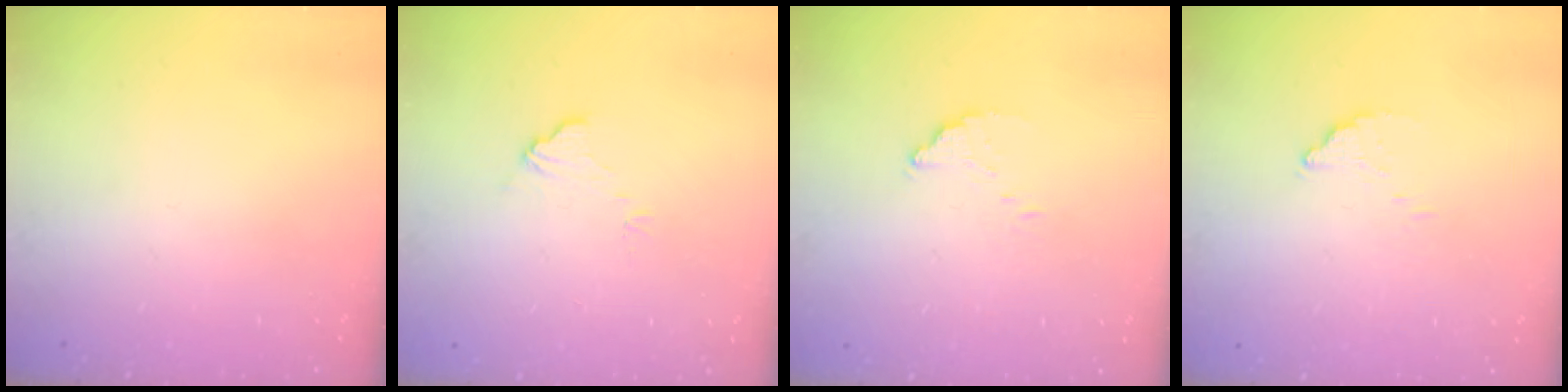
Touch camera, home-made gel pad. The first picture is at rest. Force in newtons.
{"total": 4.5, "press": 4.5, "slide": 0.4}
{"total": 3.4, "press": 3.4, "slide": 0.1}
{"total": 2.8, "press": 2.8, "slide": 0.0}